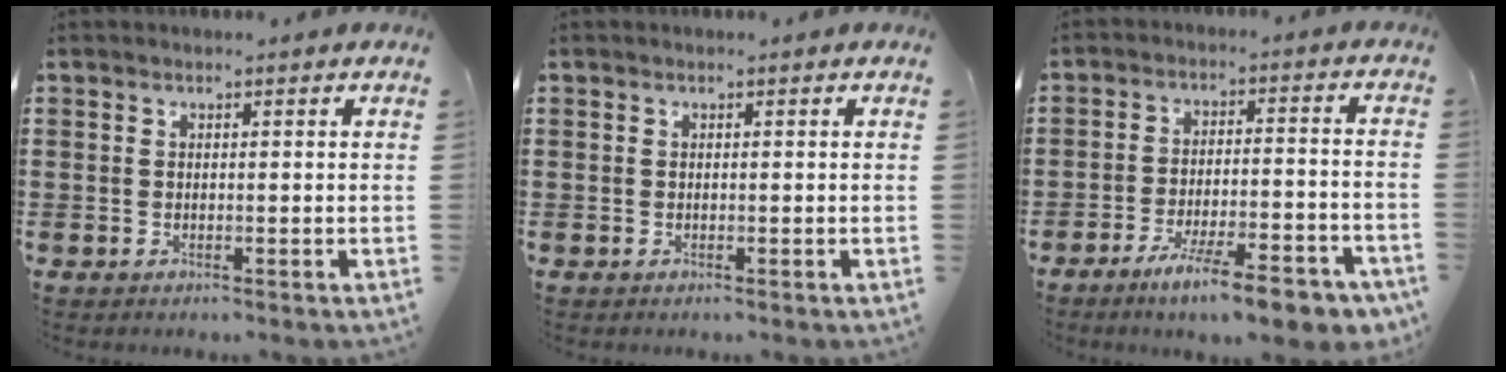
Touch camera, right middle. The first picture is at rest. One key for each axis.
{"total": 0.0}
{"total": 9.5, "fx": -7.1, "fy": 1.2, "fz": 6.3, "tx": -0.106, "ty": 0.002, "tz": -0.128}